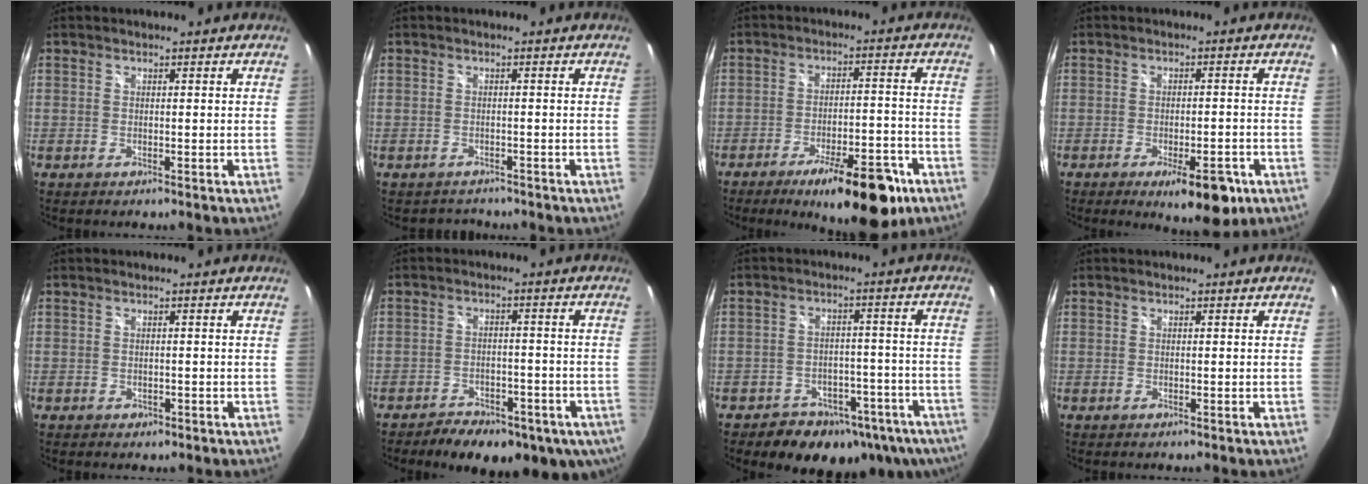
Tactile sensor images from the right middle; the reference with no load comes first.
{"total": 2.3, "force": [-1.9, 1.2, -0.1], "torque": [-0.001, 0.000, -0.028]}
{"total": 15.2, "force": [-9.7, 4.5, 10.8], "torque": [-0.158, -0.007, -0.135]}
{"total": 8.9, "force": [-4.8, 3.3, 6.8], "torque": [-0.097, -0.009, -0.059]}
{"total": 0.8, "force": [-0.2, 0.7, 0.3], "torque": [-0.004, -0.002, -0.001]}
{"total": 15.4, "force": [-9.8, 7.8, 9.0], "torque": [-0.171, -0.014, -0.122]}
{"total": 16.7, "force": [-11.0, 10.2, 7.4], "torque": [-0.133, 0.011, -0.122]}
{"total": 0.0}